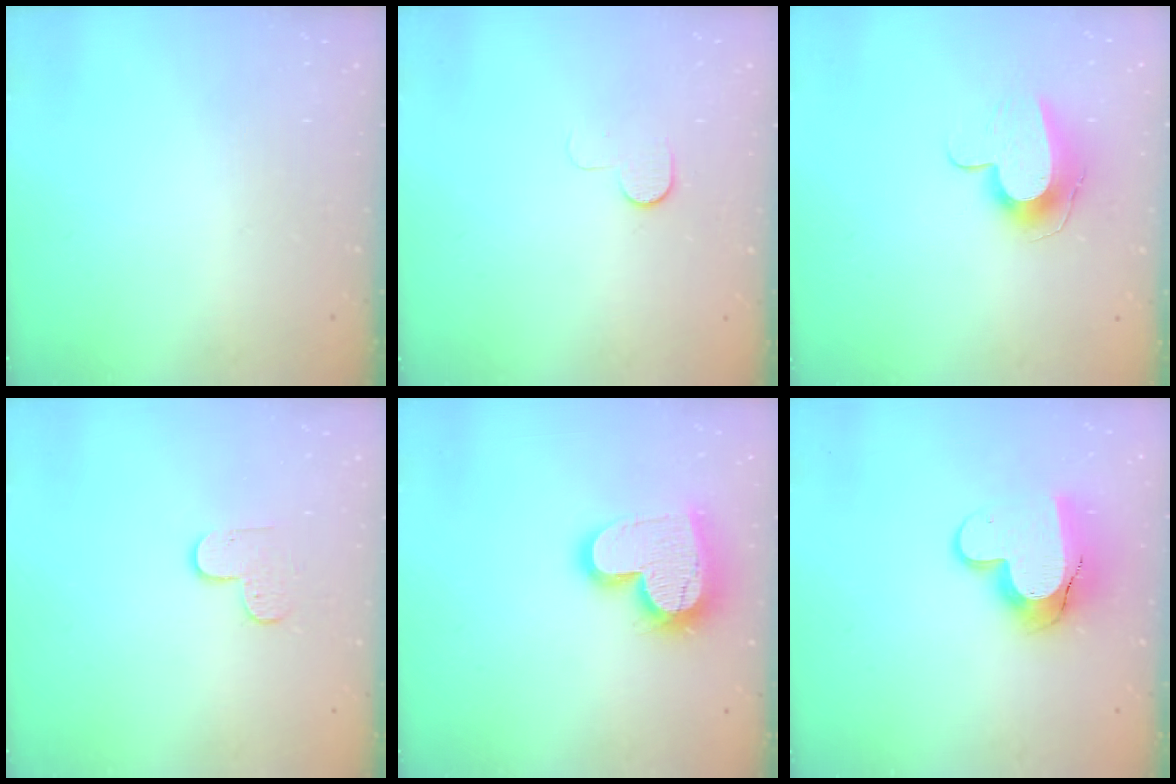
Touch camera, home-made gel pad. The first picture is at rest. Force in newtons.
{"total": 5.3, "press": 5.3, "slide": 0.5}
{"total": 9.6, "press": 9.6, "slide": 0.1}
{"total": 3.8, "press": 3.8, "slide": 0.4}
{"total": 18.2, "press": 18.1, "slide": 1.5}
{"total": 11.8, "press": 11.8, "slide": 1.0}